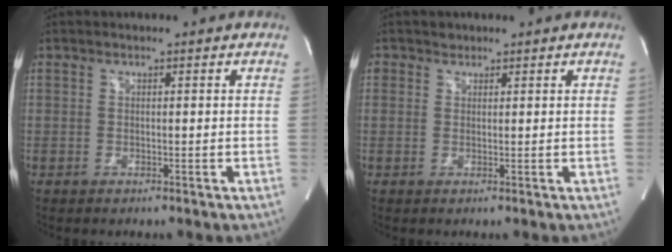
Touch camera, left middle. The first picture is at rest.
{"total": 1.5, "force": [0.8, 1.2, 0.0], "torque": [0.004, 0.003, 0.010]}